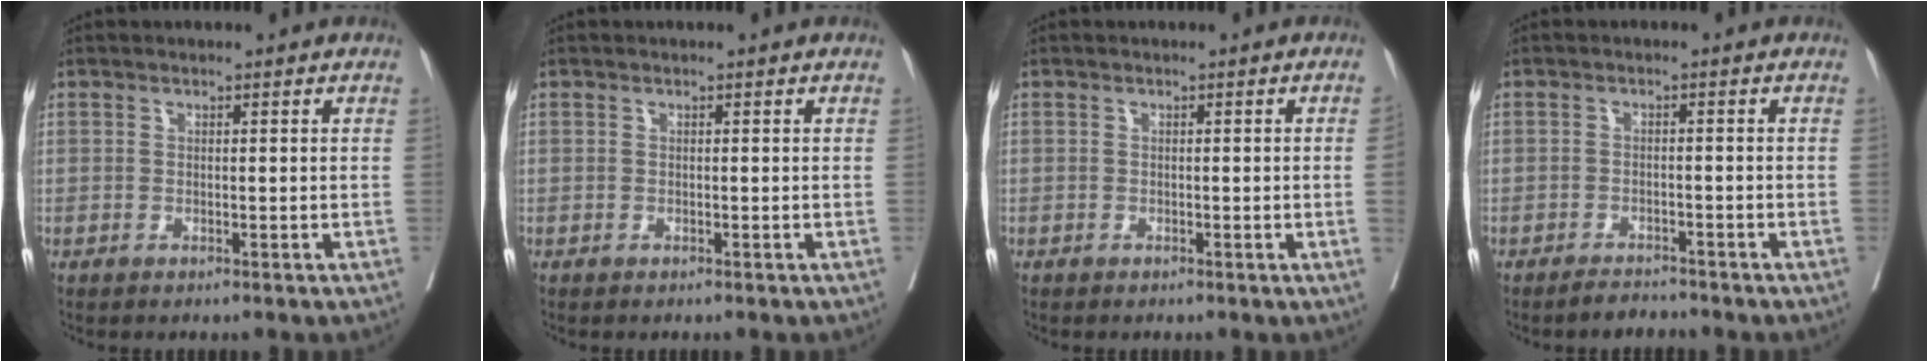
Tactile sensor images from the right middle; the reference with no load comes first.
{"total": 0.0}
{"total": 1.1, "force": [-0.1, -0.4, 1.0], "torque": [-0.010, -0.001, -0.001]}
{"total": 2.3, "force": [-2.3, 0.3, 0.3], "torque": [-0.010, -0.008, -0.037]}